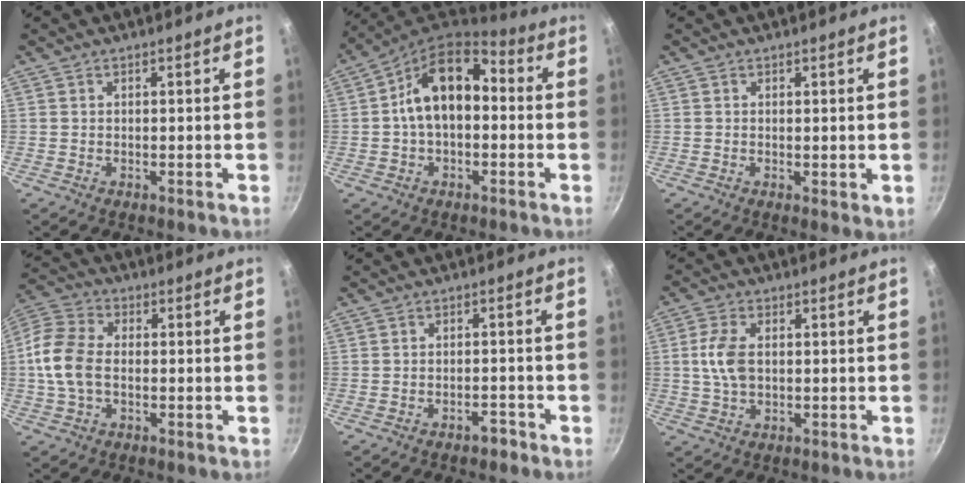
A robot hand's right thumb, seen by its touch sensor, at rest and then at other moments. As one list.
[{"total": 14.4, "force": [0.6, 9.1, 11.1], "torque": [-0.158, 0.043, -0.008]}, {"total": 1.4, "force": [0.2, 0.4, 1.3], "torque": [-0.019, -0.007, 0.000]}, {"total": 10.6, "force": [-0.7, 6.9, 8.0], "torque": [-0.159, 0.024, -0.027]}, {"total": 2.3, "force": [-1.8, 1.0, 1.1], "torque": [-0.005, 0.025, -0.018]}, {"total": 6.6, "force": [0.4, 4.0, 5.2], "torque": [-0.103, 0.008, 0.005]}]